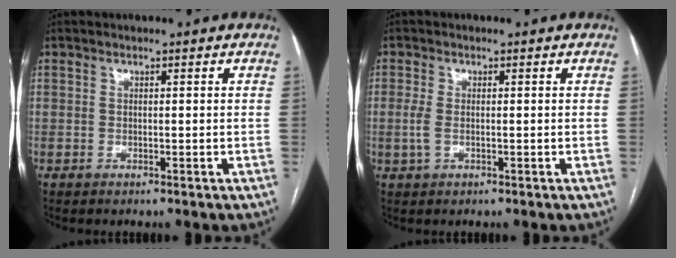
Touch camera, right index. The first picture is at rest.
{"total": 2.1, "force": [-0.4, 0.9, 1.8], "torque": [-0.049, -0.002, -0.006]}